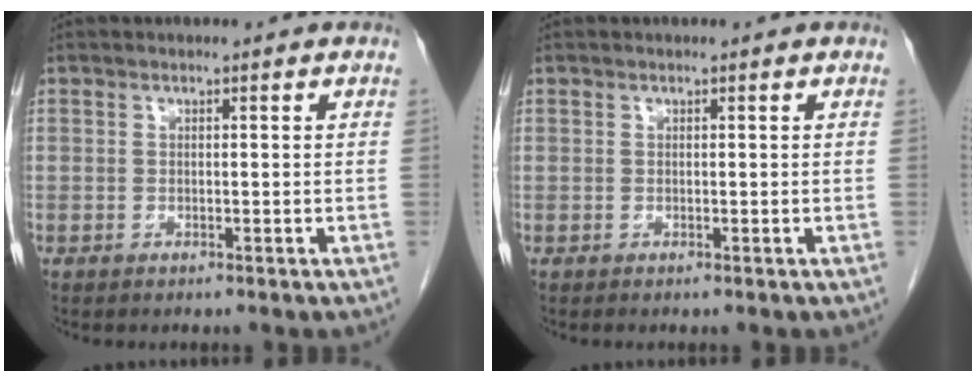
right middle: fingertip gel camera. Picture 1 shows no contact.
{"total": 0.0}